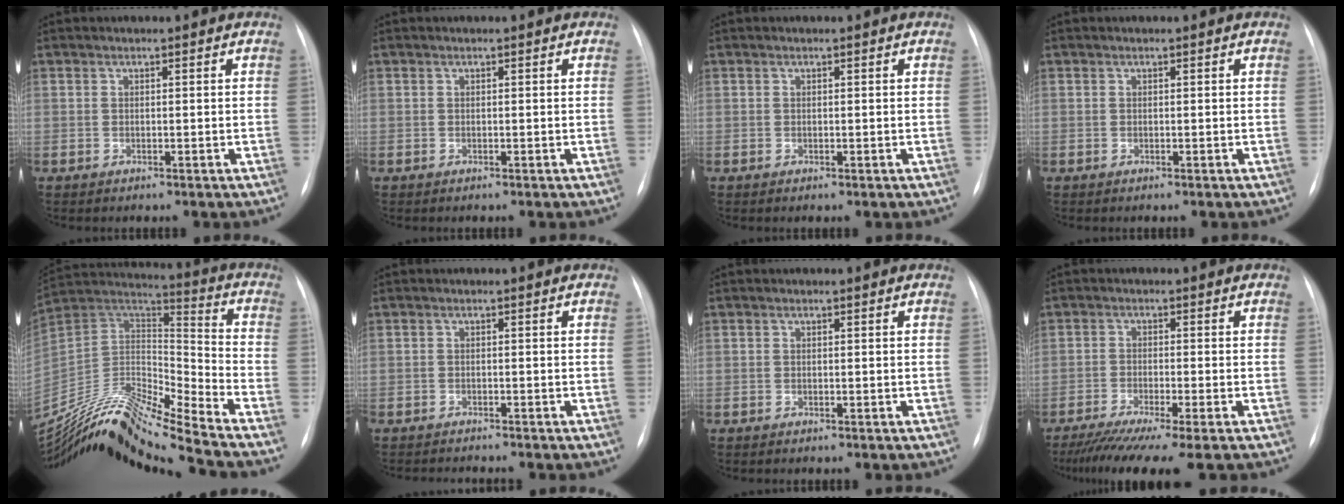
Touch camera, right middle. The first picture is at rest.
{"total": 0.0}
{"total": 0.0}
{"total": 0.0}
{"total": 19.5, "force": [-17.9, -1.5, 7.6], "torque": [-0.137, 0.037, -0.319]}
{"total": 2.8, "force": [-2.7, -0.3, 0.6], "torque": [-0.007, -0.009, -0.041]}
{"total": 0.0}
{"total": 9.8, "force": [-7.6, -0.7, 6.0], "torque": [-0.090, -0.031, -0.120]}